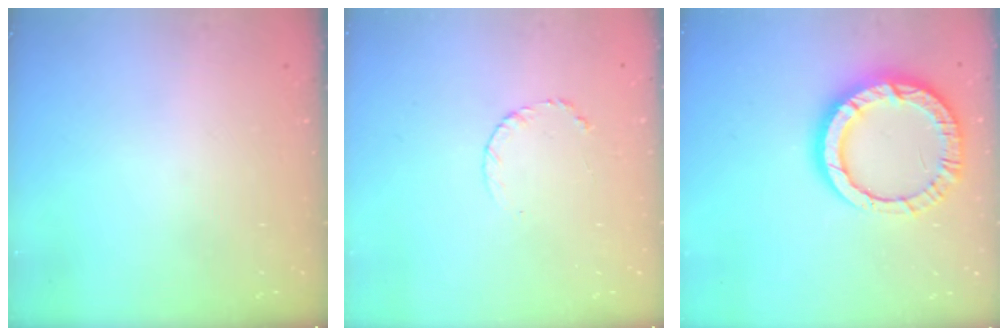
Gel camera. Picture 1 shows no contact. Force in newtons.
{"total": 3.3, "press": 3.3, "slide": 0.3}
{"total": 14.0, "press": 14.0, "slide": 1.3}